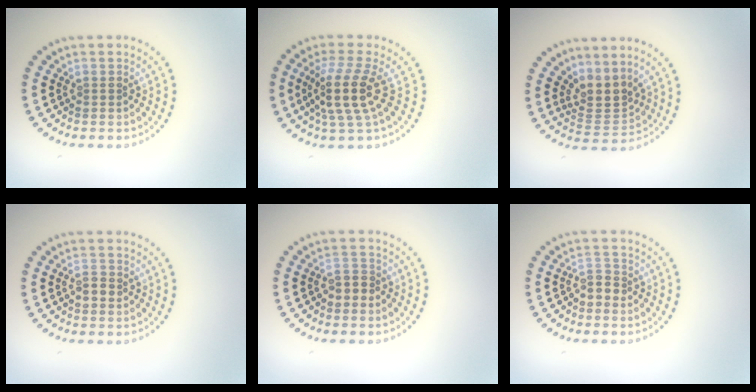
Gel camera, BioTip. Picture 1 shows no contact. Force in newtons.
{"total": 4.3, "press": 3.3, "slide": 2.7}
{"total": 3.0, "press": 2.1, "slide": 2.1}
{"total": 1.3, "press": 1.3, "slide": 0.1}
{"total": 1.6, "press": 1.5, "slide": 0.5}
{"total": 1.4, "press": 1.2, "slide": 0.7}